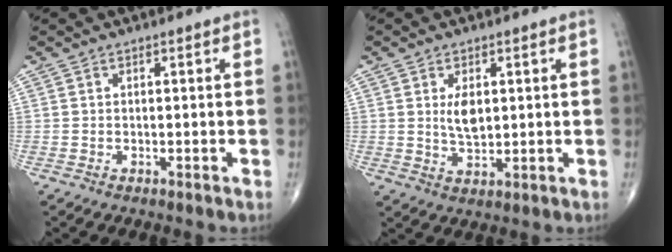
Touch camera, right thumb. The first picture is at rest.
{"total": 4.8, "force": [1.1, 2.5, 3.9], "torque": [-0.062, -0.012, 0.024]}